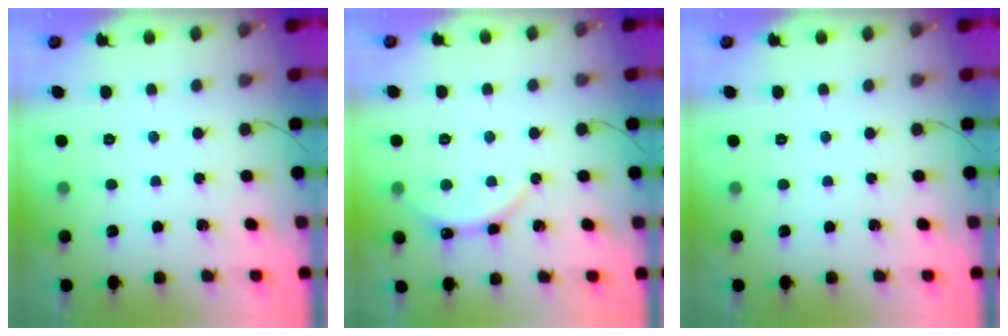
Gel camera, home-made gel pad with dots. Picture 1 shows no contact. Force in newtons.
{"total": 4.4, "press": 4.0, "slide": 1.8}
{"total": 0.0}